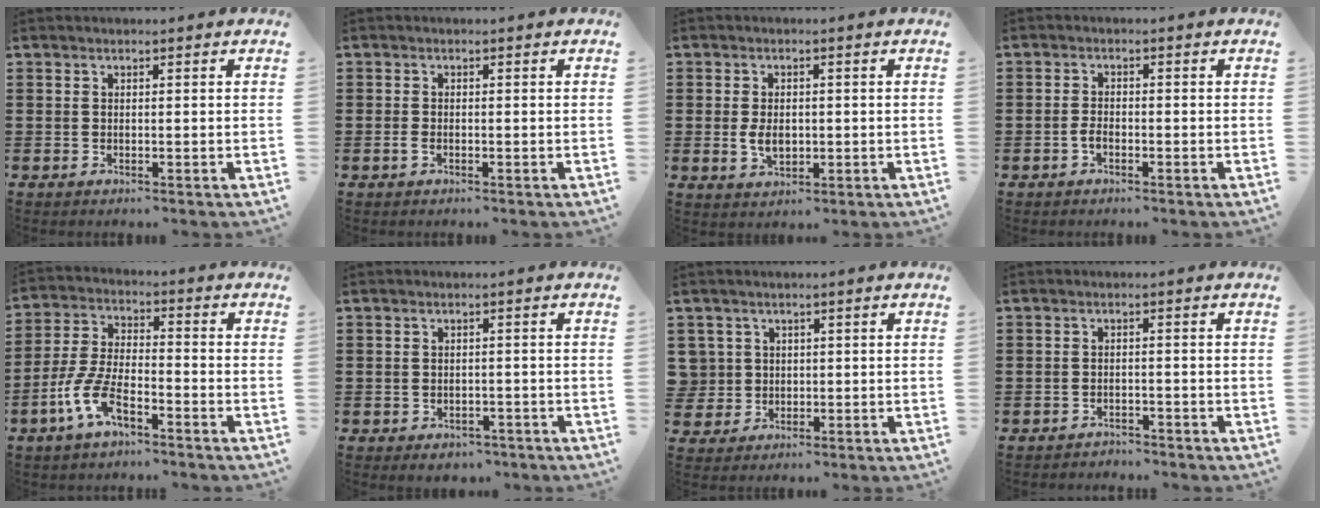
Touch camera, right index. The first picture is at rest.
{"total": 1.0, "force": [-0.5, 0.4, 0.8], "torque": [-0.024, -0.007, -0.011]}
{"total": 3.6, "force": [-0.3, 2.3, 2.8], "torque": [-0.062, 0.001, -0.008]}
{"total": 1.7, "force": [-0.9, 0.9, 1.2], "torque": [-0.033, -0.002, -0.020]}
{"total": 7.4, "force": [-4.7, 2.4, 5.3], "torque": [-0.136, -0.007, -0.095]}
{"total": 1.5, "force": [-1.3, 0.7, 0.0], "torque": [-0.006, 0.002, -0.030]}
{"total": 3.2, "force": [0.6, 3.2, 0.2], "torque": [-0.031, 0.006, 0.007]}
{"total": 1.4, "force": [-1.4, 0.2, -0.3], "torque": [-0.001, 0.003, -0.031]}